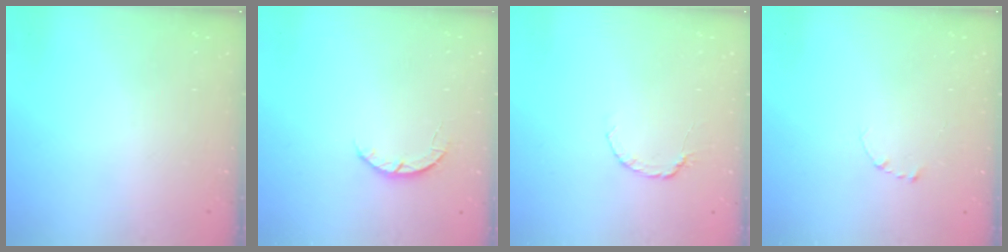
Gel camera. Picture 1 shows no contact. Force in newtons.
{"total": 3.4, "press": 3.4, "slide": 0.6}
{"total": 3.3, "press": 3.3, "slide": 0.3}
{"total": 2.3, "press": 2.3, "slide": 0.2}